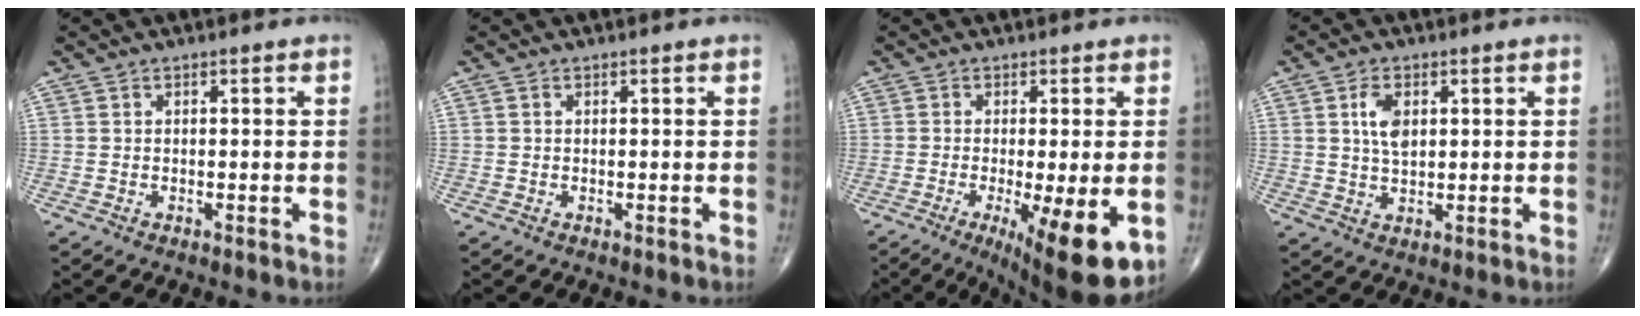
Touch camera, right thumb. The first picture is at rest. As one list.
[{"total": 0.0}, {"total": 14.0, "force": [-4.3, 3.5, 12.8], "torque": [-0.163, -0.024, -0.053]}, {"total": 5.2, "force": [1.4, 2.9, 4.0], "torque": [-0.070, -0.005, 0.027]}]